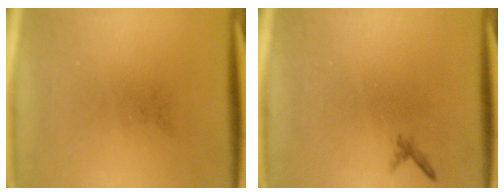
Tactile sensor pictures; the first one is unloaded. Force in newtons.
{"total": 0.6}